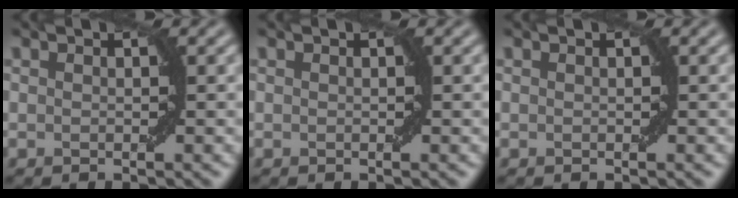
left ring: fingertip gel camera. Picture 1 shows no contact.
{"total": 0.0}
{"total": 0.0}